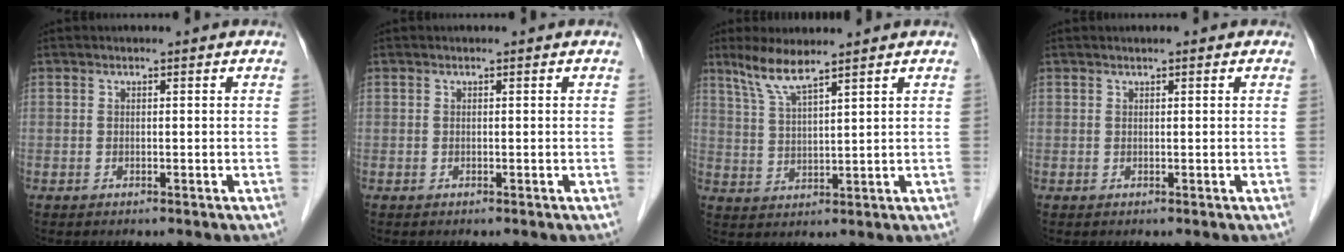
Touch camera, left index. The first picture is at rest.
{"total": 0.0}
{"total": 5.5, "force": [4.4, 0.0, 3.4], "torque": [-0.074, 0.000, 0.090]}
{"total": 0.8, "force": [0.6, 0.4, 0.4], "torque": [-0.013, 0.007, 0.007]}